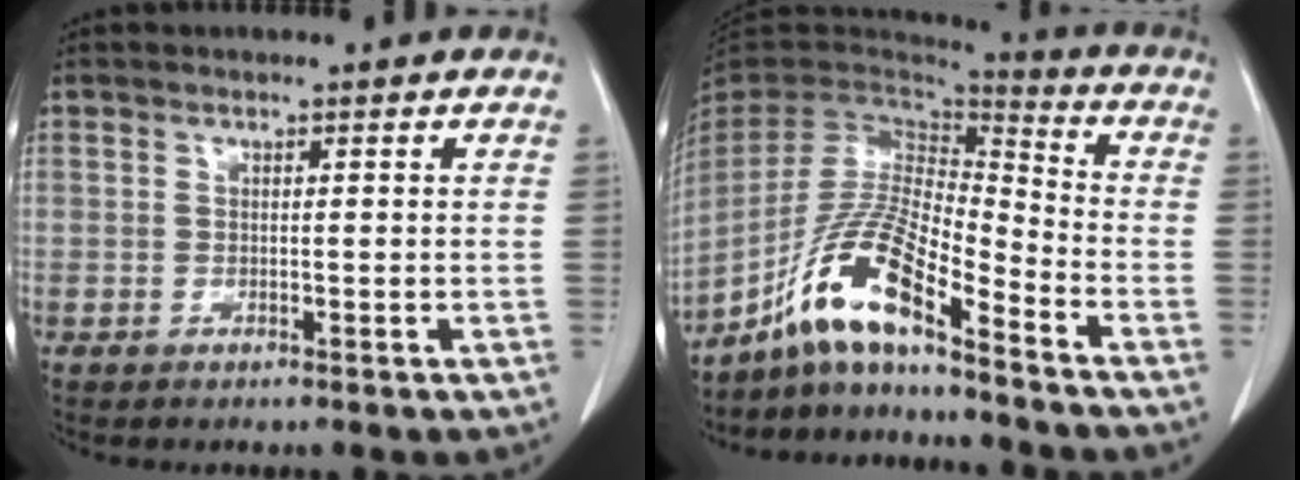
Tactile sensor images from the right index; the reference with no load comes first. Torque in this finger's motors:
{"motor_torque": [1.12, -1.02, 0.71, 0.16]}